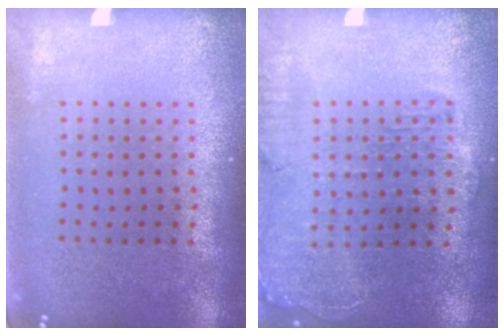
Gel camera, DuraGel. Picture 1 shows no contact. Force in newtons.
{"total": 1.4, "press": 1.4, "slide": 0.3}